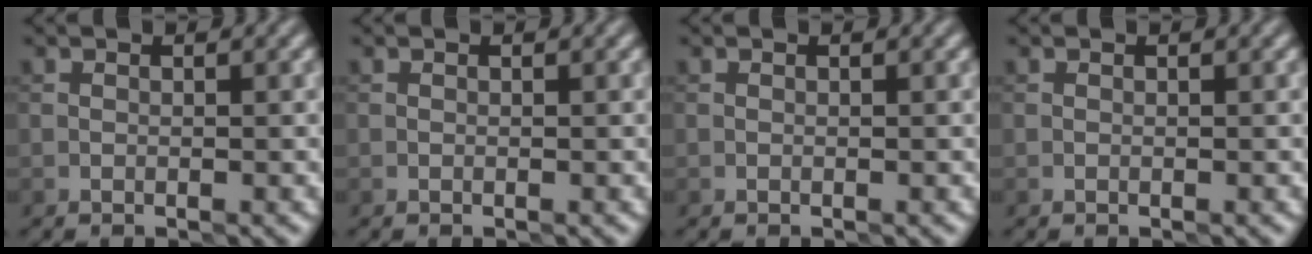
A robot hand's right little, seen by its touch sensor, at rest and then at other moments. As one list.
[{"total": 0.0}, {"total": 0.0}, {"total": 0.0}]